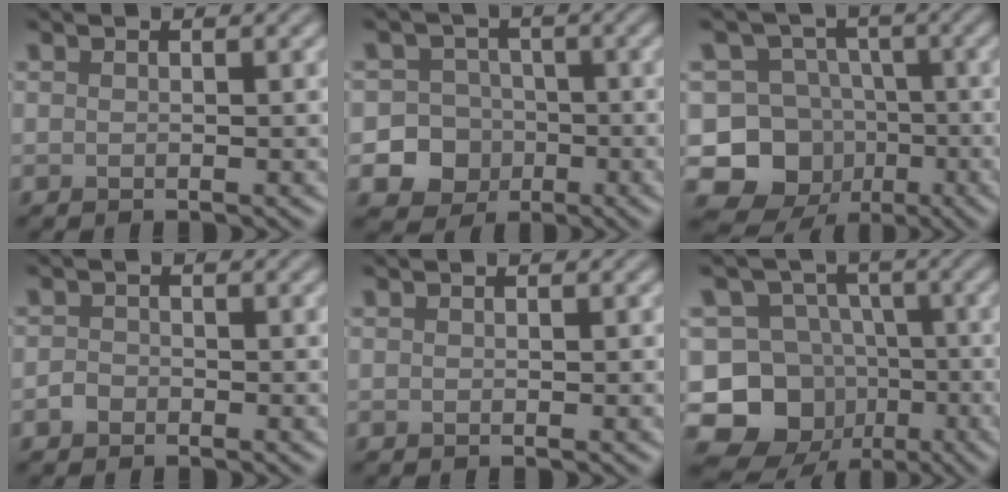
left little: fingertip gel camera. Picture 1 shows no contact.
{"total": 9.7, "force": [-3.4, 8.9, 1.9], "torque": [-0.018, -0.018, -0.083]}
{"total": 9.1, "force": [-3.0, 8.2, 2.5], "torque": [-0.044, 0.002, -0.072]}
{"total": 1.1, "force": [-0.6, 0.8, 0.3], "torque": [-0.005, 0.001, -0.015]}
{"total": 0.0}
{"total": 10.6, "force": [-4.0, 9.3, 3.2], "torque": [-0.062, 0.005, -0.088]}